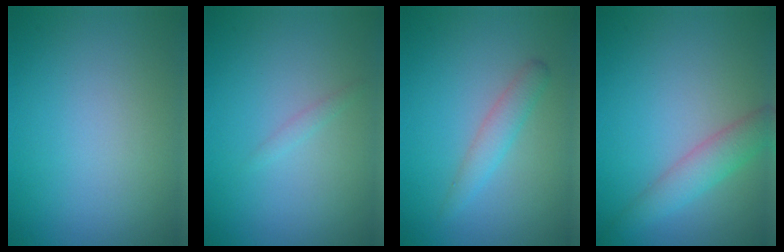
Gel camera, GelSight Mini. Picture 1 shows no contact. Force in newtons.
{"total": 0.6, "press": 0.6, "slide": 0.0}
{"total": 2.0, "press": 2.0, "slide": 0.0}
{"total": 3.2, "press": 3.2, "slide": 0.1}